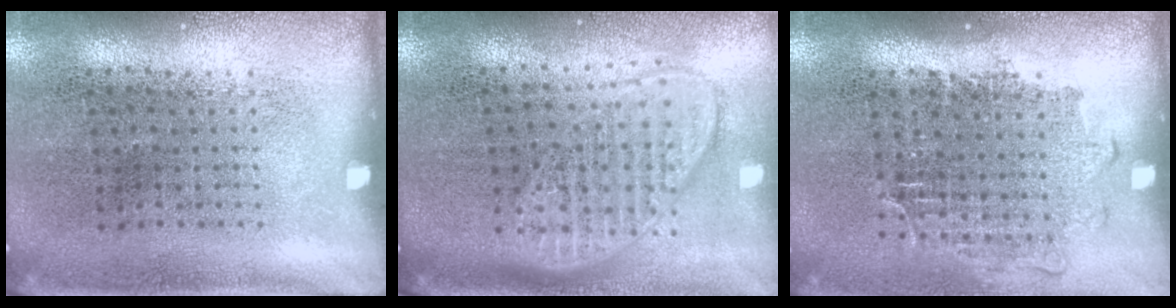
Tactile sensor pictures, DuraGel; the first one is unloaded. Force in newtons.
{"total": 1.9, "press": 1.5, "slide": 1.1}
{"total": 1.2, "press": 1.0, "slide": 0.6}